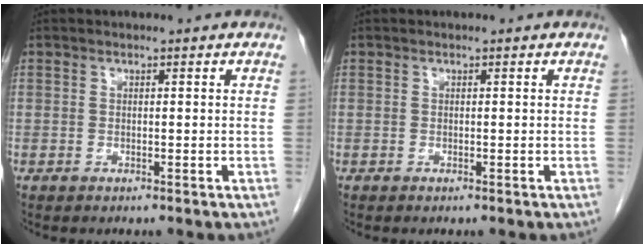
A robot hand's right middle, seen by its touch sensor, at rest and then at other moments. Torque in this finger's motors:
{"motor_torque": [0.47, -0.35, 0.05, 0.01]}